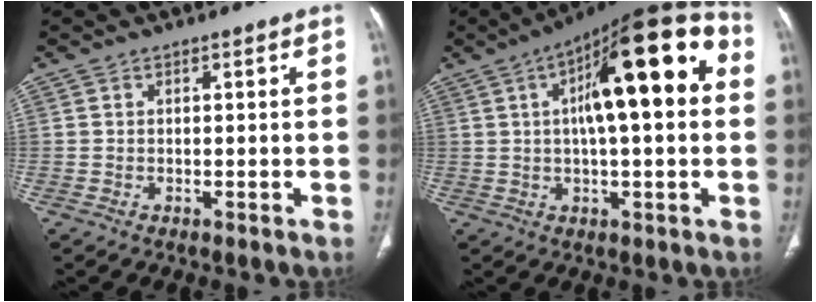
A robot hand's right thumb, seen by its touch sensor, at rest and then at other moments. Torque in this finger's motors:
{"motor_torque": [0.62, 4.39, 1.38, 0.50, 0.21]}